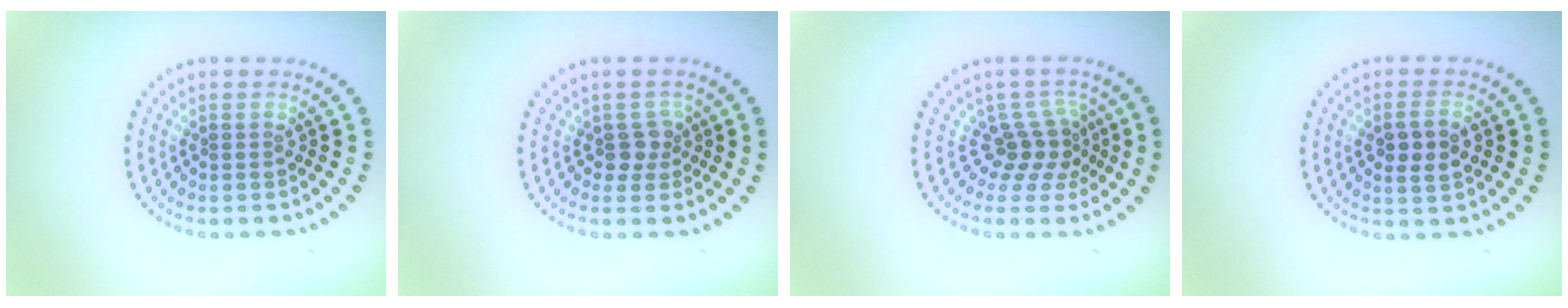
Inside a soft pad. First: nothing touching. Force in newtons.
{"total": 1.7, "press": 1.4, "slide": 1.0}
{"total": 3.0, "press": 2.0, "slide": 2.2}
{"total": 2.7, "press": 2.7, "slide": 0.3}